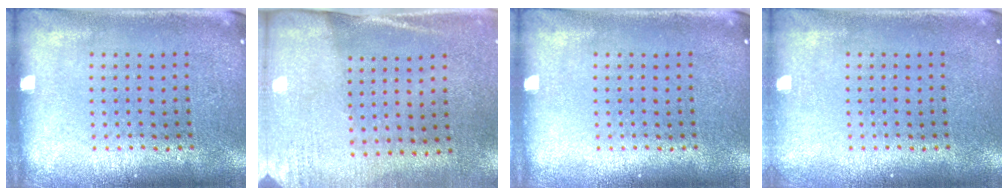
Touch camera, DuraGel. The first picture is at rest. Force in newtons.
{"total": 2.6, "press": 2.3, "slide": 1.3}
{"total": 0.0}
{"total": 0.5, "press": 0.5, "slide": 0.1}